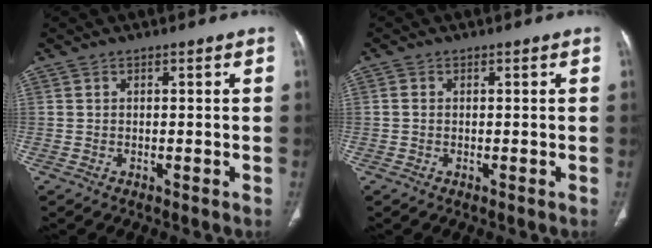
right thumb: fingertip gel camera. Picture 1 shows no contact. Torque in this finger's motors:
{"motor_torque": [-0.08, -0.03, -0.27, 0.28, -0.06]}